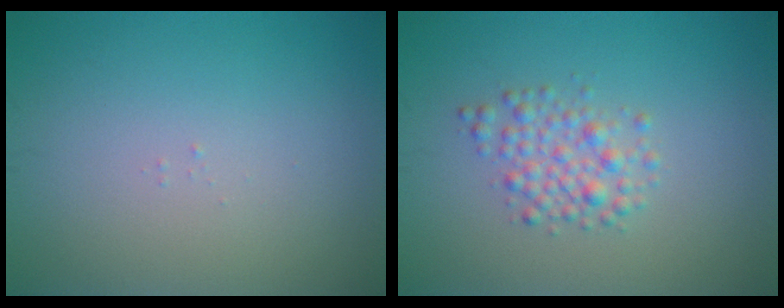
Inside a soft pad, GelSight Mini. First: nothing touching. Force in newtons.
{"total": 2.6, "press": 2.6, "slide": 0.0}